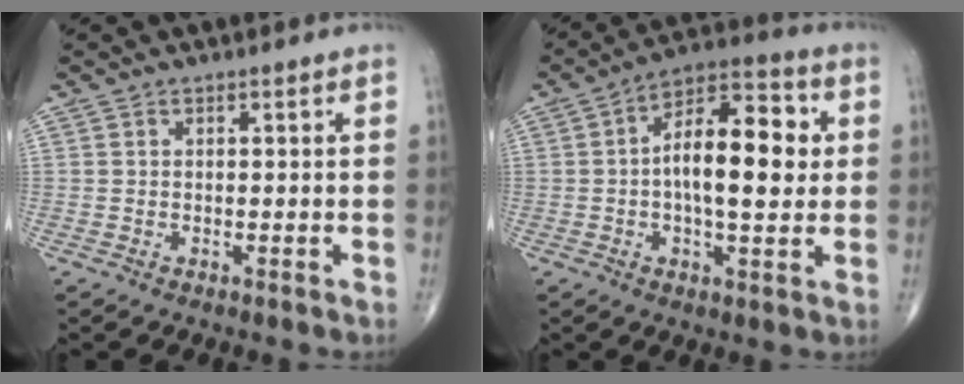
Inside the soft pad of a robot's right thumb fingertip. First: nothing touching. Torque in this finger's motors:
{"motor_torque": [0.02, 1.53, 0.74, 0.41, 0.08]}